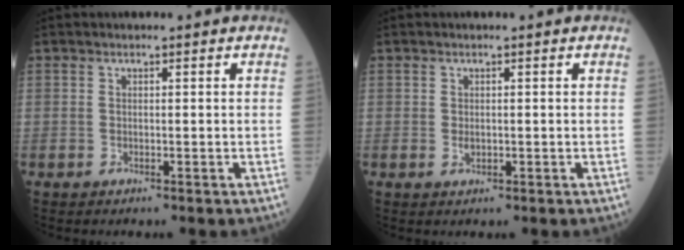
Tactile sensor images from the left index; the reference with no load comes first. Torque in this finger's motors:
{"motor_torque": [0.03, 0.01, 0.01, 0.00]}